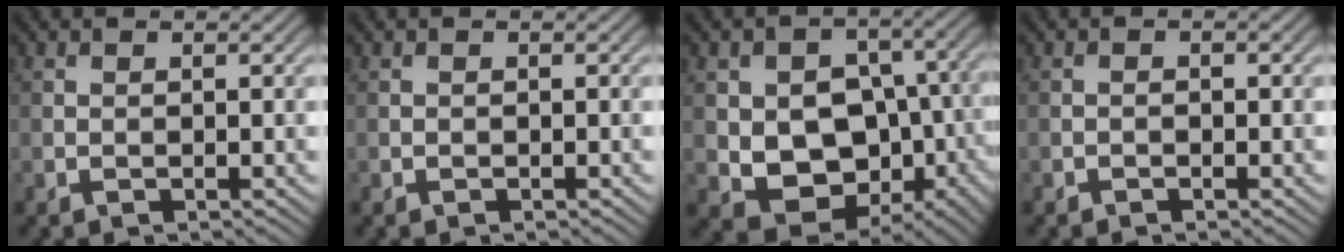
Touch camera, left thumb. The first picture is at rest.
{"total": 0.0}
{"total": 12.2, "force": [-1.7, 9.3, 7.6], "torque": [-0.136, -0.027, -0.025]}
{"total": 0.5, "force": [-0.4, 0.2, 0.3], "torque": [-0.003, 0.002, -0.008]}